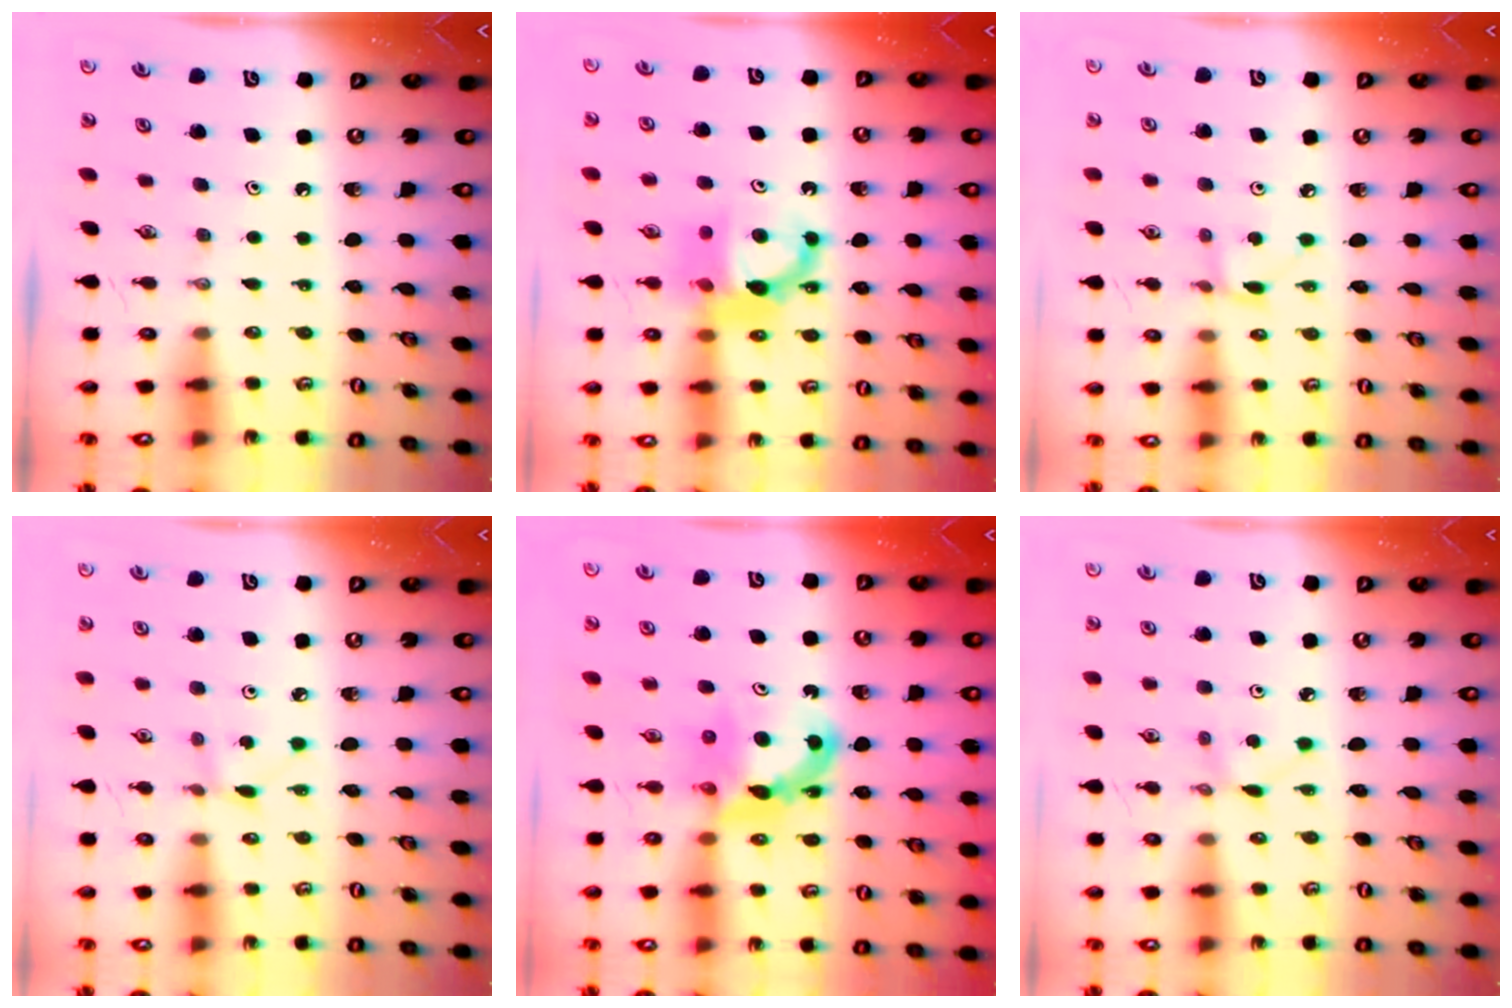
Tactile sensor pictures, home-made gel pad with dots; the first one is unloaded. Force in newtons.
{"total": 10.0, "press": 9.8, "slide": 1.5}
{"total": 2.8, "press": 2.8, "slide": 0.3}
{"total": 1.2, "press": 1.2, "slide": 0.1}
{"total": 7.8, "press": 7.8, "slide": 0.7}
{"total": 1.6, "press": 1.6, "slide": 0.2}